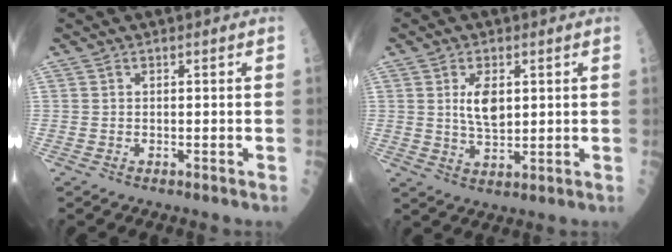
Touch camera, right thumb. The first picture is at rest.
{"total": 5.9, "force": [1.4, 3.0, 5.0], "torque": [-0.077, -0.012, 0.029]}